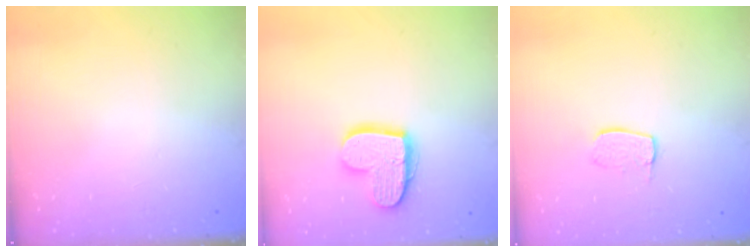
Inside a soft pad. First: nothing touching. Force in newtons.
{"total": 14.5, "press": 14.5, "slide": 1.0}
{"total": 6.8, "press": 6.8, "slide": 0.4}